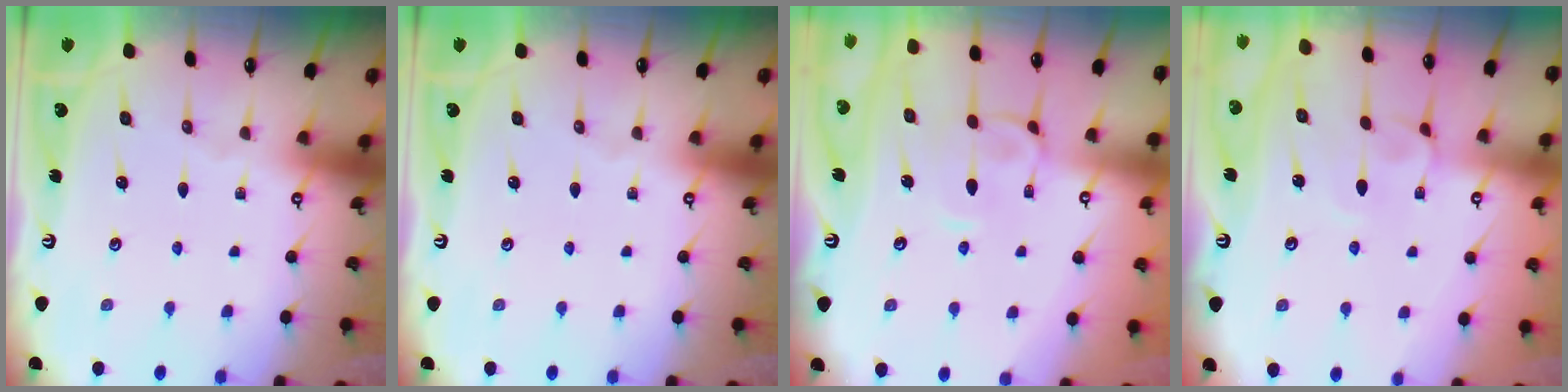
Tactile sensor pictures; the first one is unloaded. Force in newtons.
{"total": 0.0}
{"total": 2.5, "press": 2.2, "slide": 1.0}
{"total": 3.9, "press": 3.9, "slide": 0.2}